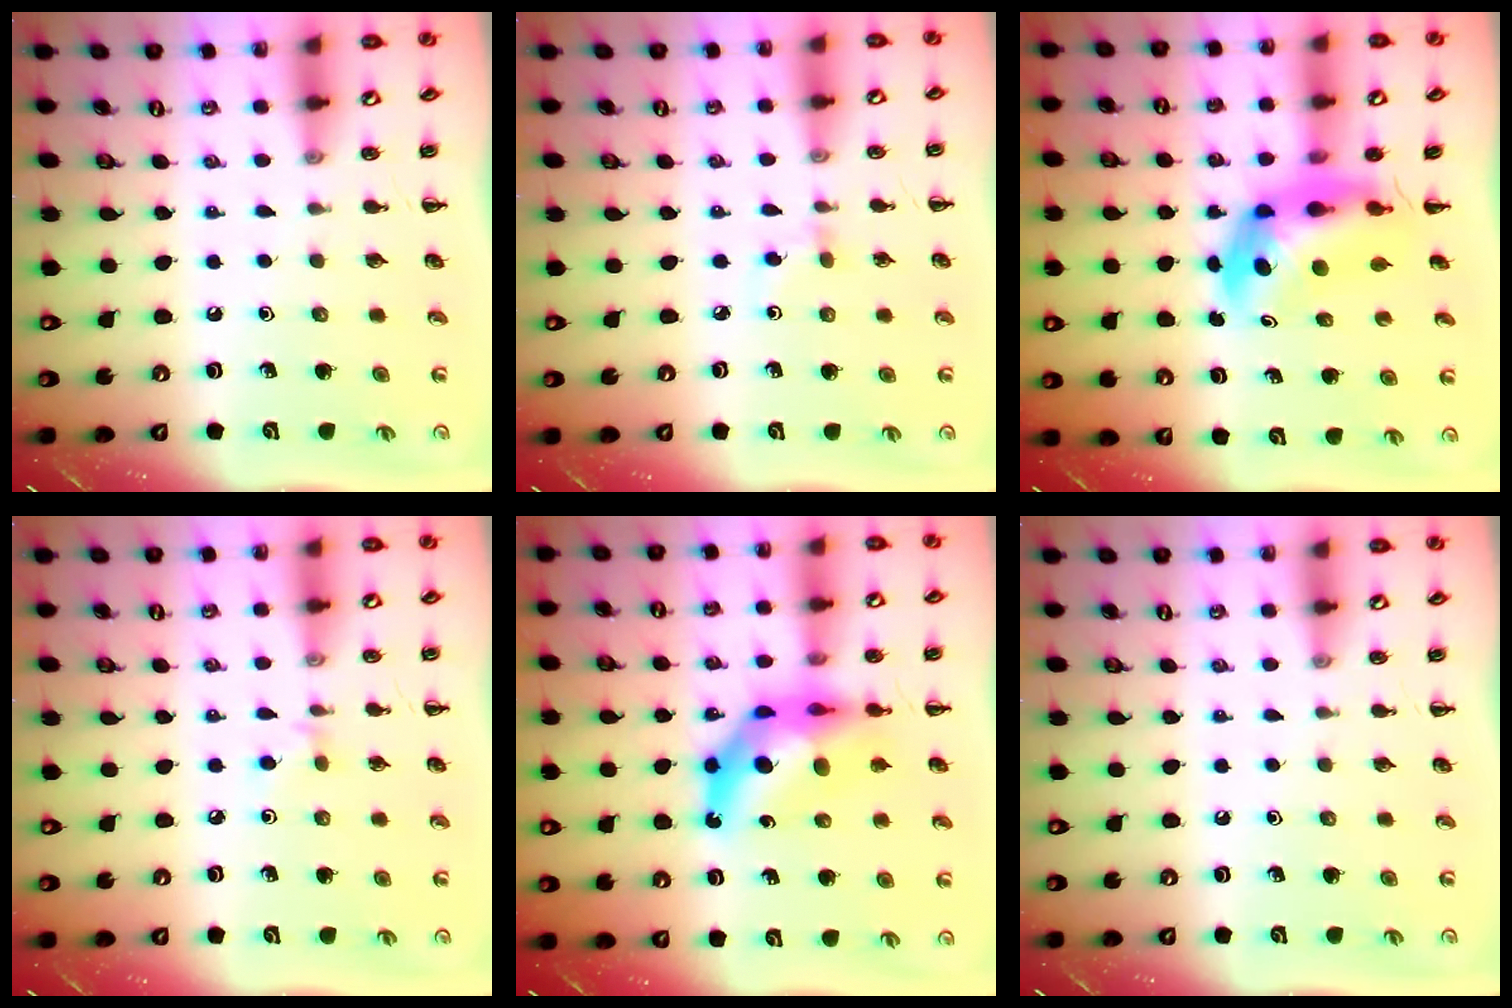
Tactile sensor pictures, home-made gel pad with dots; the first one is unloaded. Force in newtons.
{"total": 2.6, "press": 2.4, "slide": 1.1}
{"total": 6.0, "press": 5.7, "slide": 1.8}
{"total": 2.9, "press": 2.7, "slide": 1.2}
{"total": 12.0, "press": 11.5, "slide": 3.6}
{"total": 0.0}